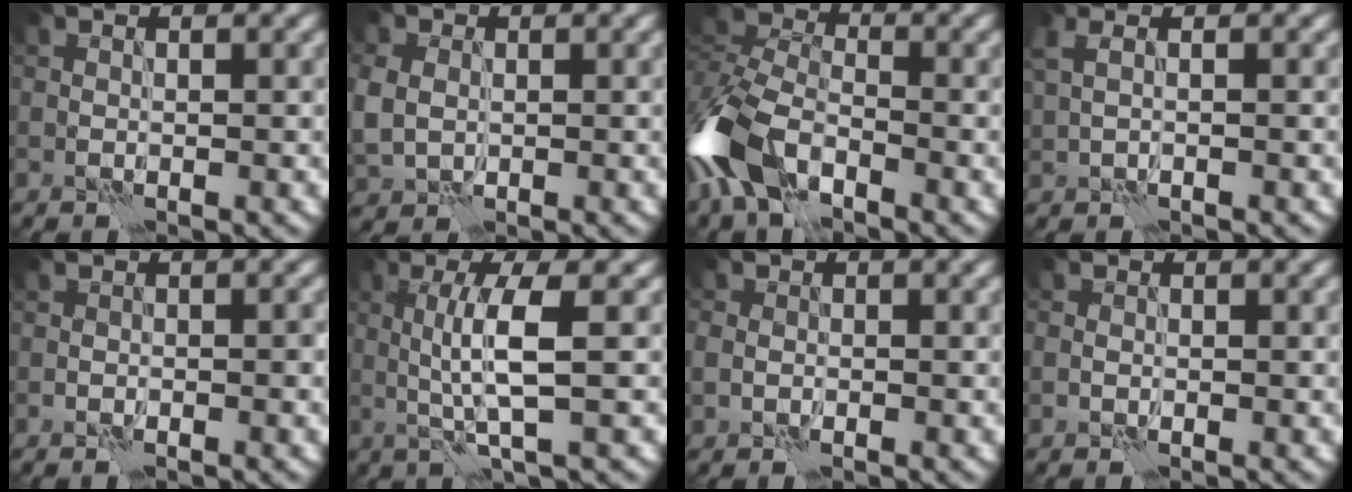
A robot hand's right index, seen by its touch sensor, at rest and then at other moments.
{"total": 4.1, "force": [0.1, 3.4, 2.2], "torque": [-0.064, 0.000, 0.010]}
{"total": 8.7, "force": [-4.6, 4.5, 5.8], "torque": [-0.134, -0.001, -0.106]}
{"total": 2.3, "force": [1.0, 1.1, 1.8], "torque": [-0.034, 0.008, 0.012]}
{"total": 0.9, "force": [-0.6, 0.3, 0.6], "torque": [-0.009, 0.004, -0.010]}
{"total": 4.5, "force": [0.2, 0.6, 4.5], "torque": [-0.087, 0.002, 0.007]}
{"total": 1.4, "force": [-0.4, 1.2, 0.6], "torque": [-0.009, -0.003, -0.009]}
{"total": 0.8, "force": [-0.2, 0.6, 0.4], "torque": [-0.007, 0.001, -0.007]}